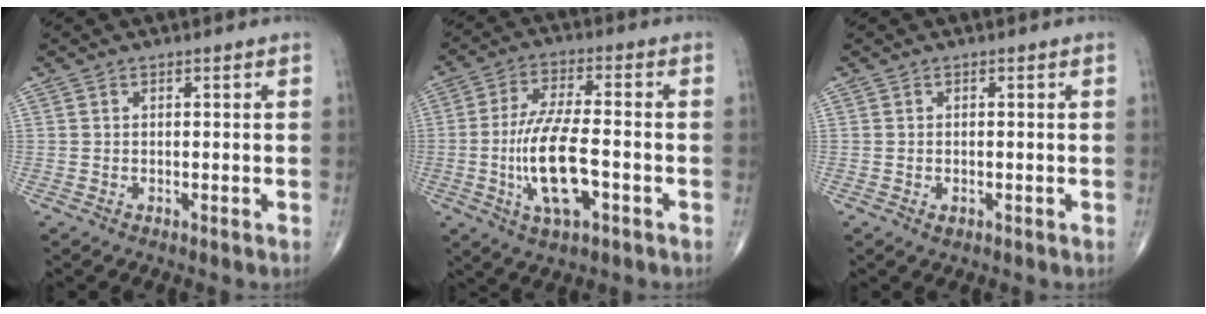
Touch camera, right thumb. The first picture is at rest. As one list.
[{"total": 12.4, "force": [-3.2, 4.3, 11.2], "torque": [-0.223, 0.013, -0.057]}, {"total": 1.0, "force": [-0.4, 0.6, 0.7], "torque": [-0.011, 0.000, -0.004]}]